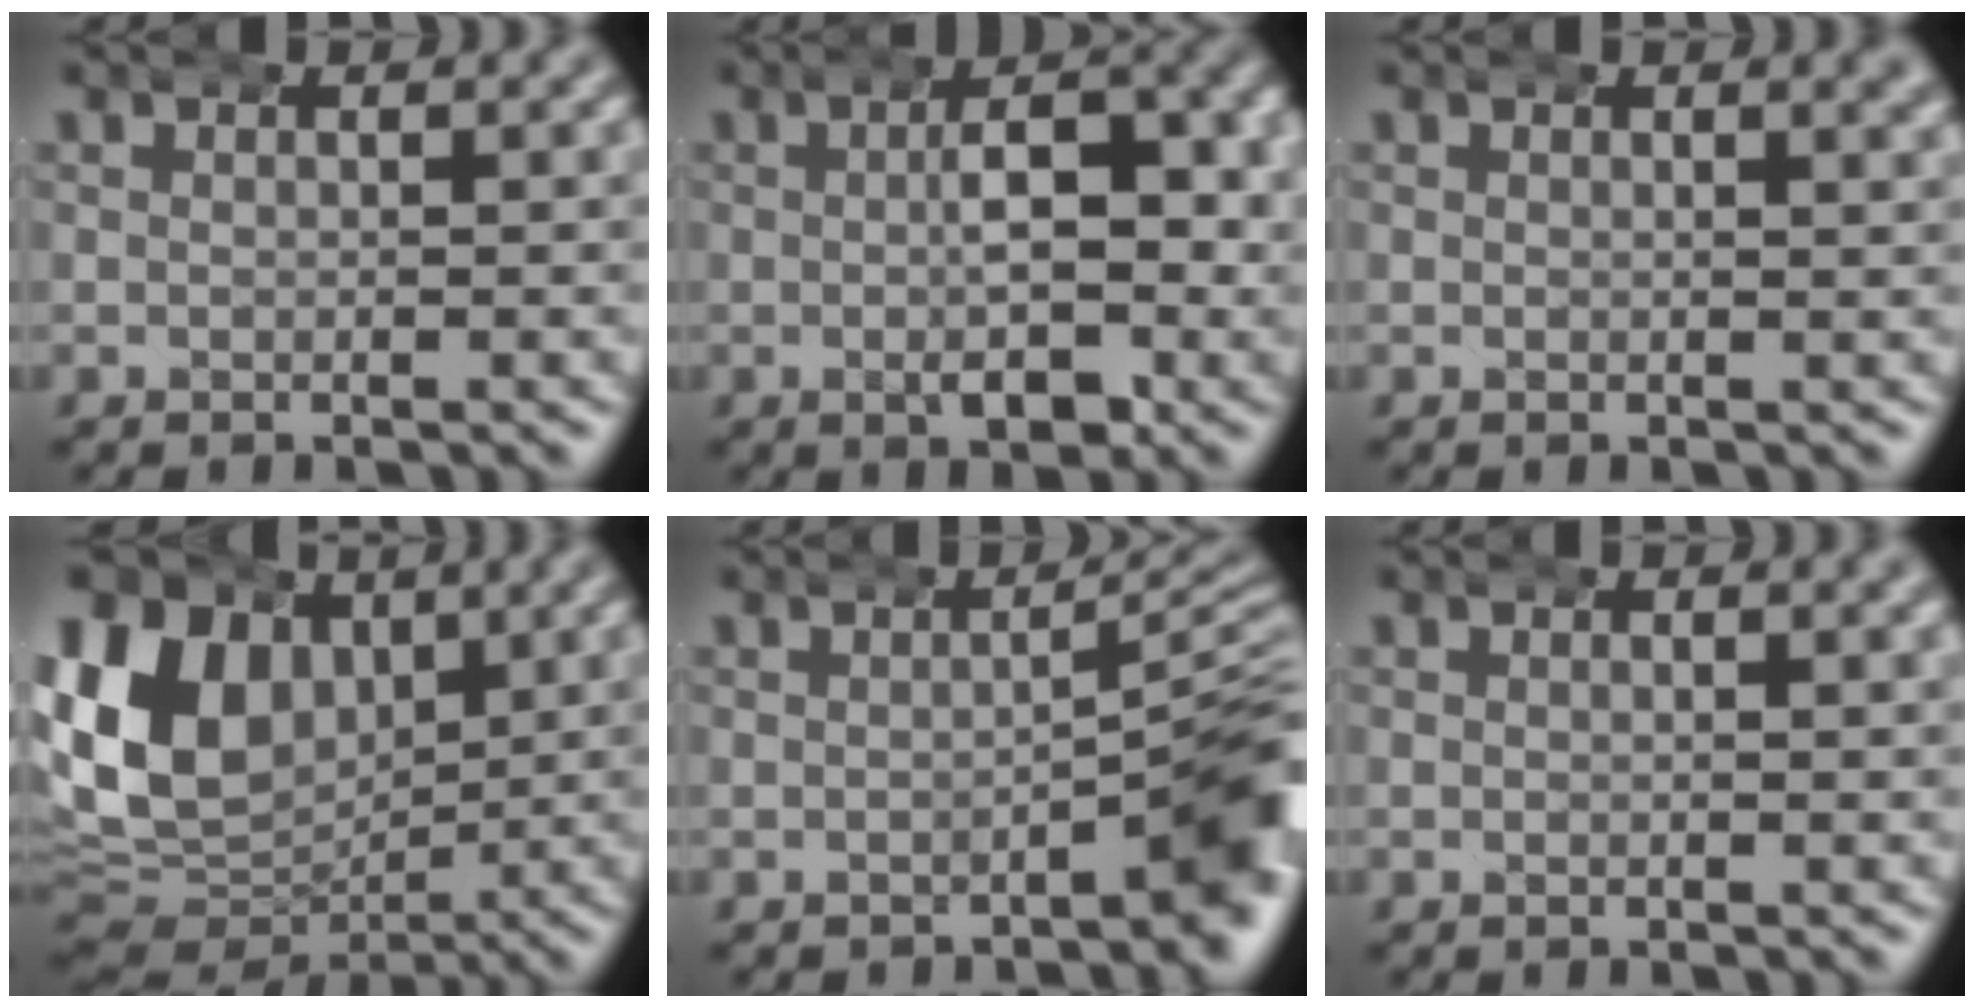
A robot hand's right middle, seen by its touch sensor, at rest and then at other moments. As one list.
[{"total": 7.7, "force": [-0.2, 3.5, 6.9], "torque": [-0.089, 0.006, -0.006]}, {"total": 1.3, "force": [0.7, 0.1, 1.1], "torque": [-0.011, 0.007, 0.007]}, {"total": 15.0, "force": [1.1, 12.5, 8.2], "torque": [-0.176, -0.022, 0.022]}, {"total": 6.4, "force": [-0.7, 3.1, 5.6], "torque": [-0.053, 0.010, -0.018]}, {"total": 0.9, "force": [0.3, -0.1, 0.8], "torque": [-0.006, 0.008, 0.004]}]